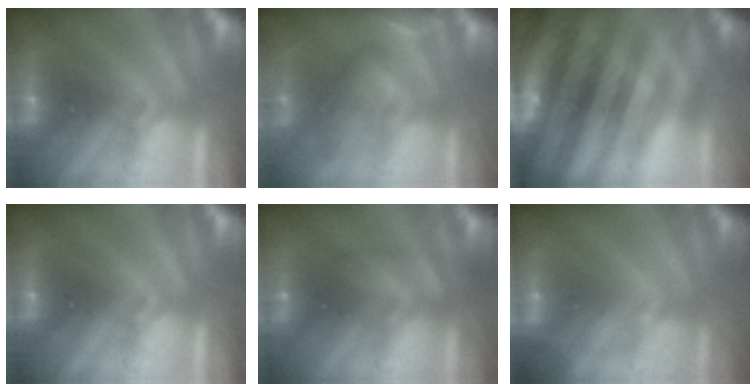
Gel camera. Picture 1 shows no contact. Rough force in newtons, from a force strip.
{"total": 4.5}
{"total": 8.6}
{"total": 0.0}
{"total": 2.4}
{"total": 1.8}